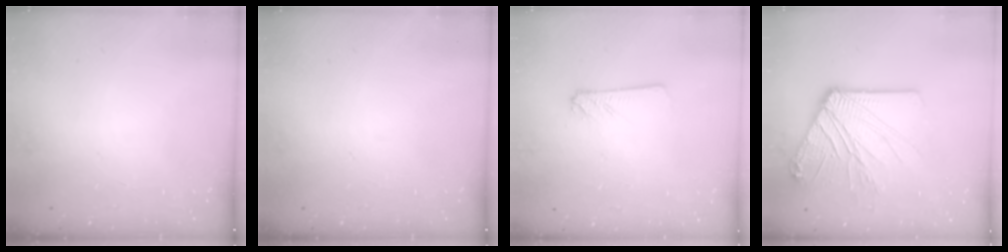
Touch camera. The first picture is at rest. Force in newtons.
{"total": 0.0}
{"total": 2.7, "press": 2.7, "slide": 0.2}
{"total": 15.5, "press": 15.4, "slide": 2.0}